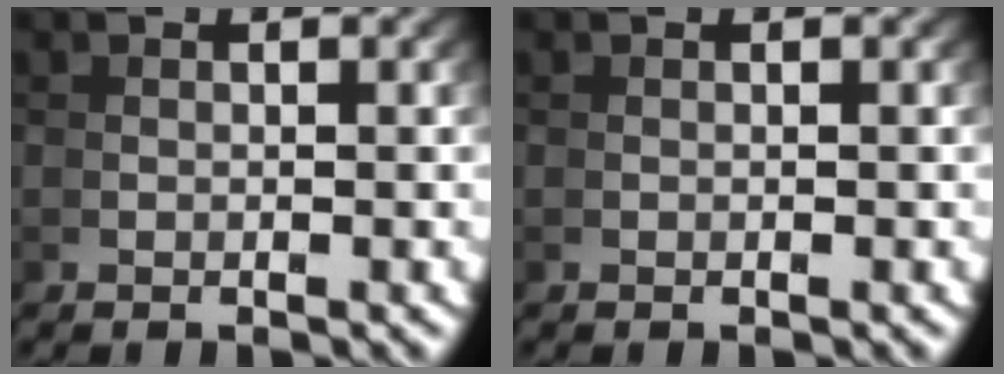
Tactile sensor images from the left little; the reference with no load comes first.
{"total": 0.0}